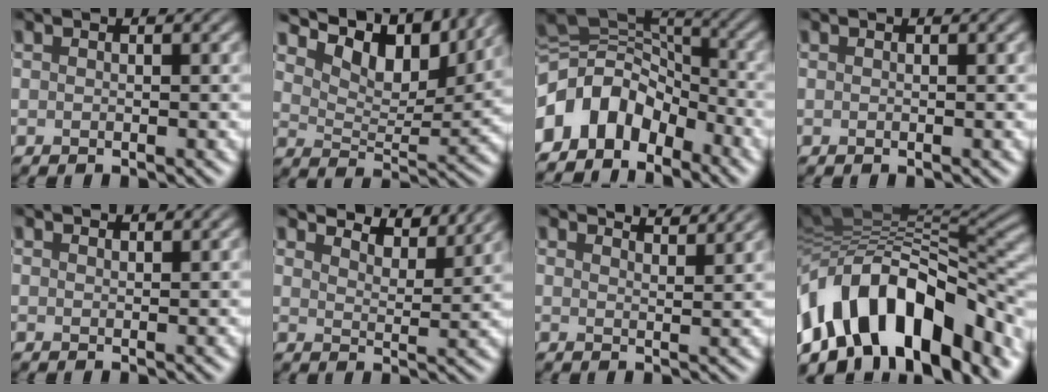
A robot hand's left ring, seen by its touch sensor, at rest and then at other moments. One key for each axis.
{"total": 8.6, "fx": 6.8, "fy": 3.3, "fz": 4.1, "tx": -0.065, "ty": 0.004, "tz": 0.110}
{"total": 8.0, "fx": -4.4, "fy": 5.3, "fz": 4.2, "tx": -0.067, "ty": 0.017, "tz": -0.100}
{"total": 0.0}
{"total": 0.9, "fx": 0.9, "fy": 0.1, "fz": 0.1, "tx": -0.003, "ty": -0.002, "tz": 0.016}
{"total": 5.3, "fx": 5.1, "fy": 0.6, "fz": 1.1, "tx": -0.035, "ty": 0.001, "tz": 0.068}
{"total": 3.3, "fx": 3.1, "fy": 0.3, "fz": 0.8, "tx": -0.007, "ty": 0.001, "tz": 0.038}
{"total": 14.6, "fx": -6.9, "fy": 7.7, "fz": 10.4, "tx": -0.163, "ty": 0.029, "tz": -0.124}